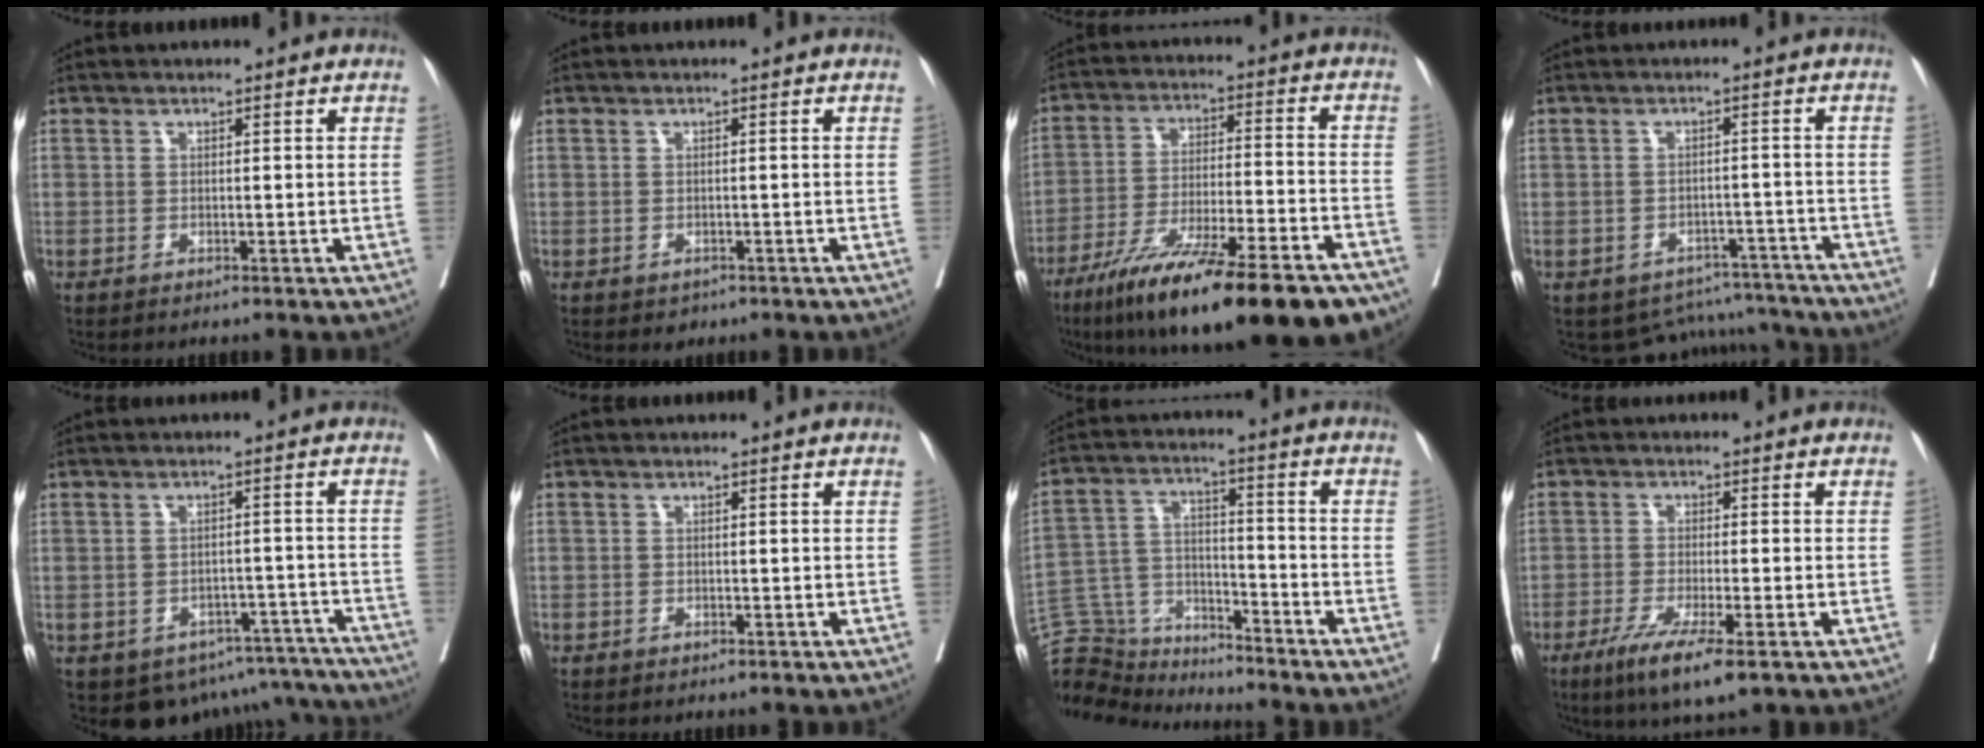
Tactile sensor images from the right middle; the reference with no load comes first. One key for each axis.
{"total": 1.2, "fx": -0.6, "fy": 0.9, "fz": 0.3, "tx": -0.007, "ty": 0.001, "tz": -0.003}
{"total": 25.2, "fx": -18.1, "fy": 4.0, "fz": 17.1, "tx": -0.219, "ty": -0.019, "tz": -0.284}
{"total": 8.6, "fx": -7.8, "fy": 3.8, "fz": -0.4, "tx": 0.022, "ty": 0.035, "tz": -0.090}
{"total": 13.0, "fx": -10.7, "fy": 6.9, "fz": 2.5, "tx": -0.018, "ty": 0.033, "tz": -0.116}
{"total": 1.0, "fx": -0.5, "fy": 0.8, "fz": 0.0, "tx": -0.005, "ty": 0.005, "tz": -0.010}
{"total": 13.4, "fx": -13.0, "fy": 3.3, "fz": 1.5, "tx": -0.037, "ty": 0.051, "tz": -0.225}
{"total": 8.0, "fx": -4.7, "fy": 0.7, "fz": 6.4, "tx": -0.113, "ty": -0.022, "tz": -0.077}